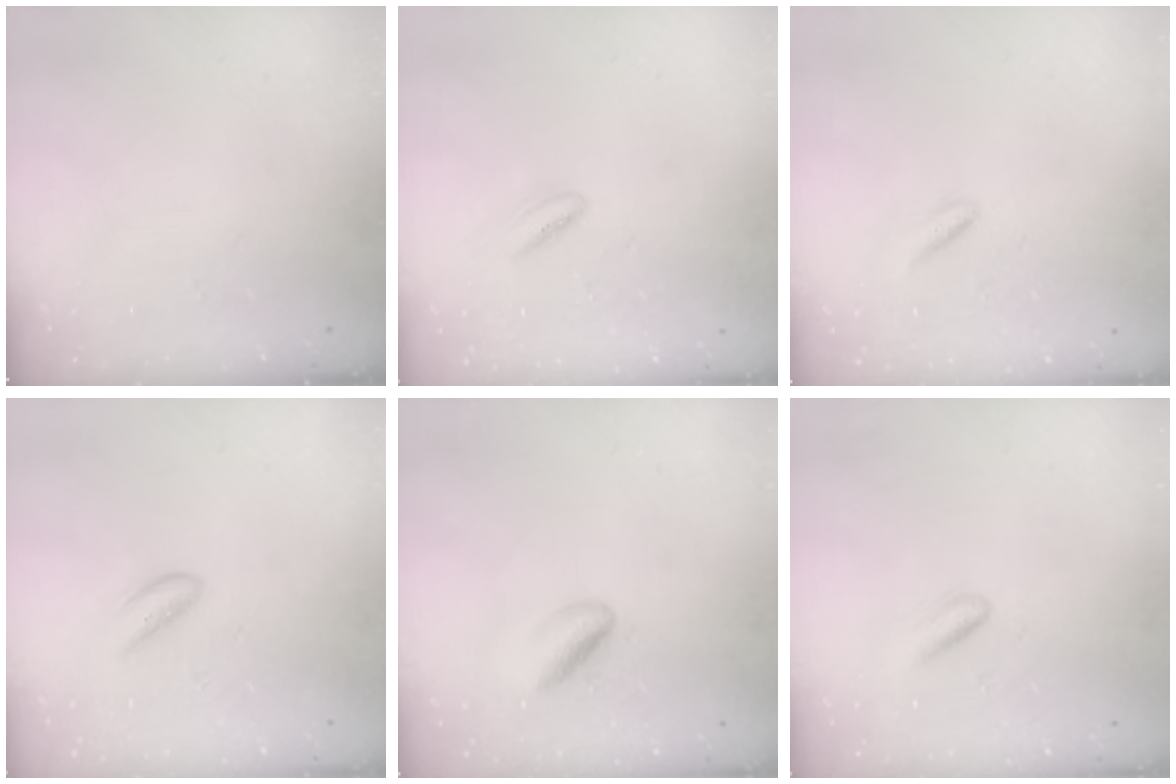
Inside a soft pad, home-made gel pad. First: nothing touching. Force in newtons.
{"total": 3.1, "press": 2.8, "slide": 1.1}
{"total": 1.8, "press": 1.6, "slide": 0.8}
{"total": 2.3, "press": 2.3, "slide": 0.3}
{"total": 3.4, "press": 3.4, "slide": 0.3}
{"total": 2.1, "press": 1.9, "slide": 0.9}